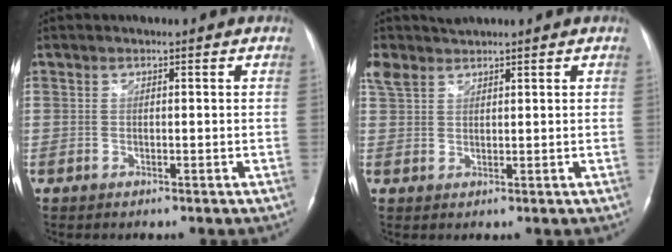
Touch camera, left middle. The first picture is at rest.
{"total": 2.9, "force": [2.9, 0.6, 0.2], "torque": [-0.019, 0.017, 0.063]}